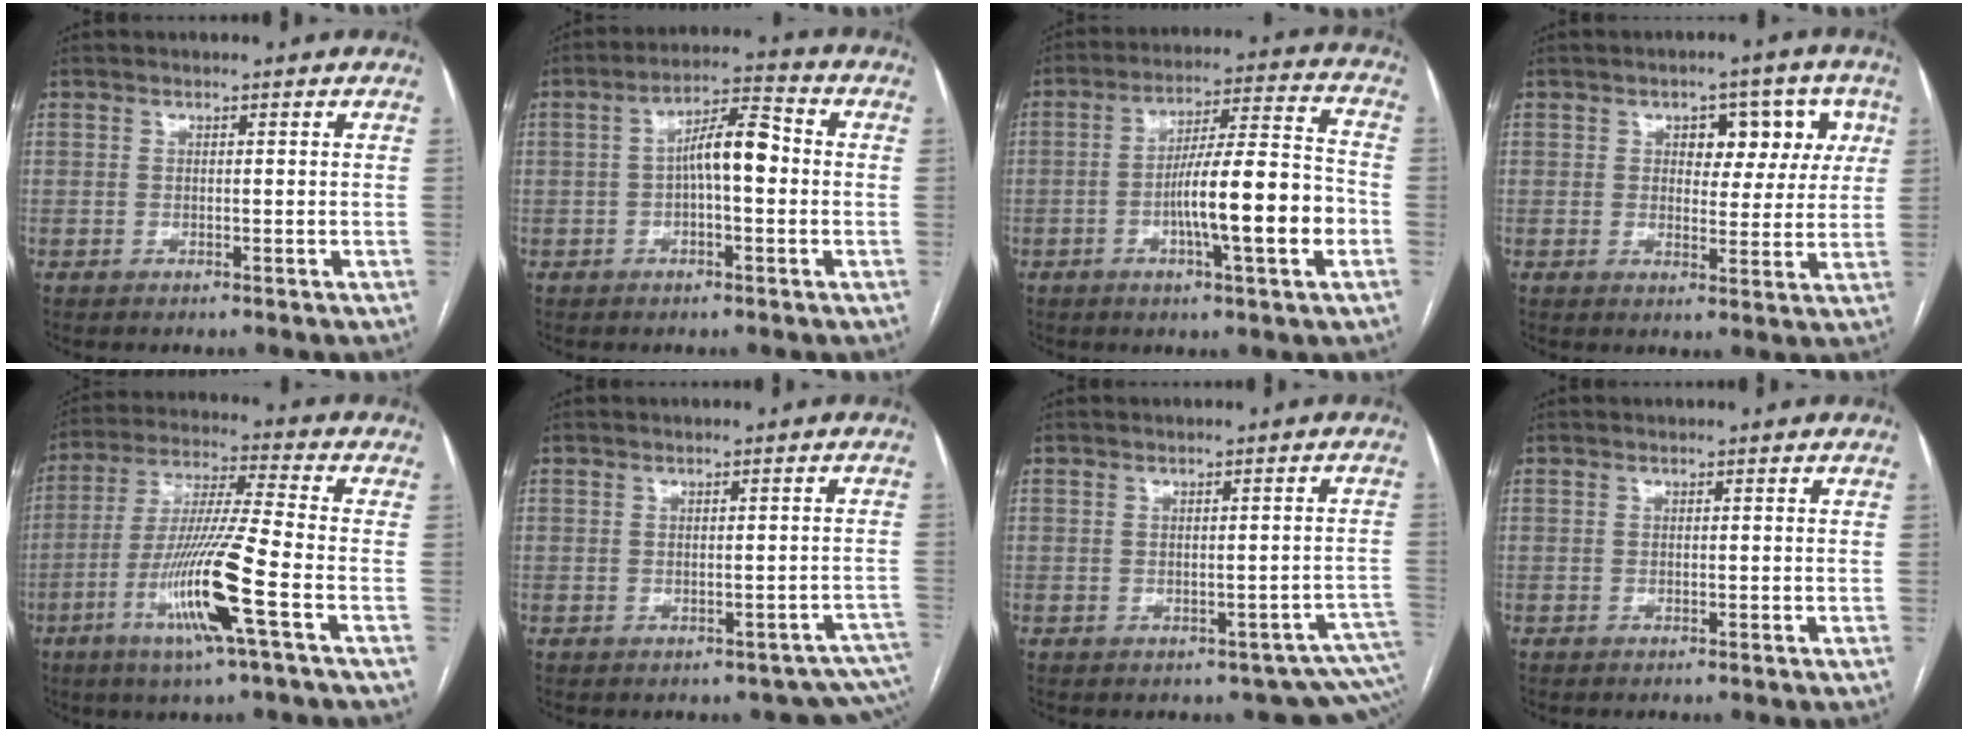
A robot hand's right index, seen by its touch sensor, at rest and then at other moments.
{"total": 7.5, "force": [-0.2, 2.0, 7.2], "torque": [-0.127, 0.028, -0.004]}
{"total": 14.0, "force": [-3.8, 0.9, 13.4], "torque": [-0.218, 0.010, -0.062]}
{"total": 7.7, "force": [2.7, 4.6, 5.6], "torque": [-0.051, 0.025, 0.035]}
{"total": 14.1, "force": [-5.5, -0.9, 13.0], "torque": [-0.261, -0.017, -0.108]}
{"total": 6.0, "force": [-3.4, 4.2, 2.6], "torque": [-0.005, 0.028, -0.028]}
{"total": 7.2, "force": [-2.9, 4.9, 4.5], "torque": [-0.028, 0.020, -0.023]}
{"total": 0.0}